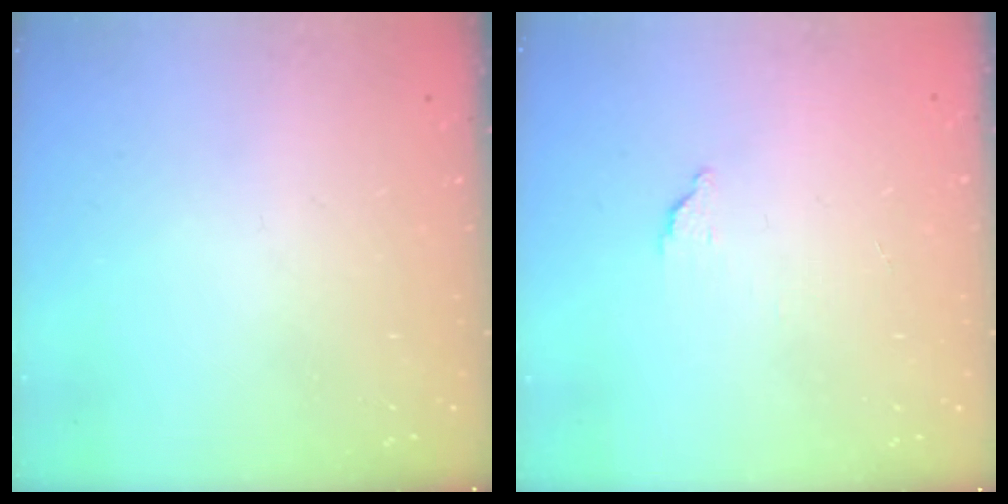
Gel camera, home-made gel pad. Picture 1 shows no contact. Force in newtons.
{"total": 2.0, "press": 2.0, "slide": 0.1}